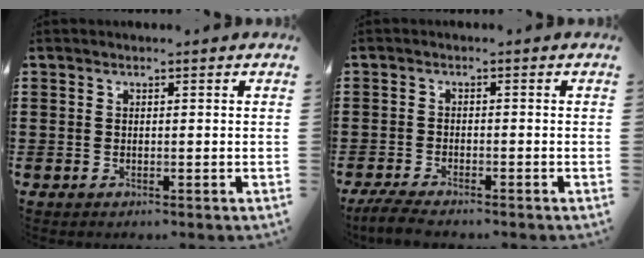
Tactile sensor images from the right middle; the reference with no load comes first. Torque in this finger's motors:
{"motor_torque": [0.63, -0.17, 0.10, 0.09]}